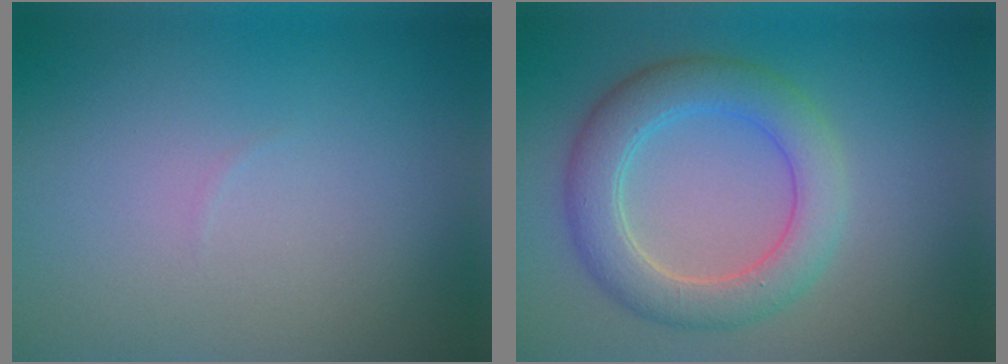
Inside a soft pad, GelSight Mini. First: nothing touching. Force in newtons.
{"total": 5.3, "press": 5.3, "slide": 0.0}